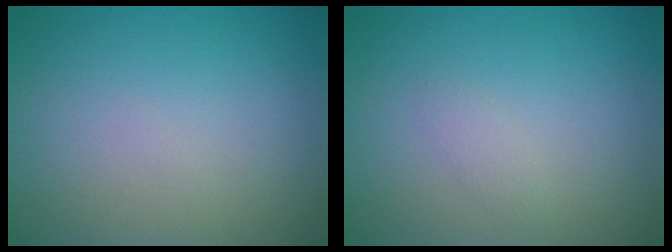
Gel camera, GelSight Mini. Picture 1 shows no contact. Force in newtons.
{"total": 0.8, "press": 0.8, "slide": 0.1}